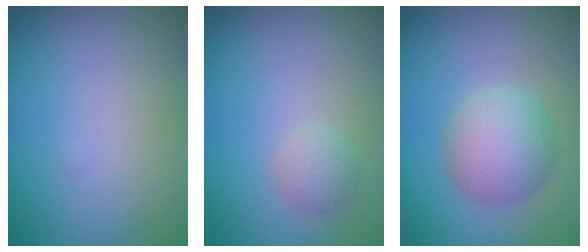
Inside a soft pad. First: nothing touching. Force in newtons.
{"total": 1.6, "press": 1.6, "slide": 0.1}
{"total": 4.7, "press": 4.7, "slide": 0.2}